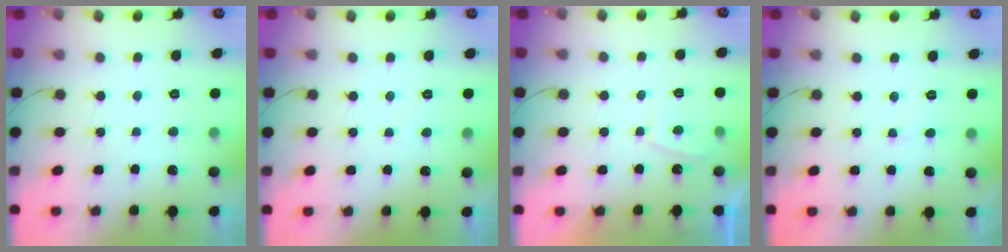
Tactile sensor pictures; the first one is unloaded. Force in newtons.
{"total": 2.9, "press": 2.9, "slide": 0.3}
{"total": 1.5, "press": 1.3, "slide": 0.6}
{"total": 2.6, "press": 2.6, "slide": 0.2}